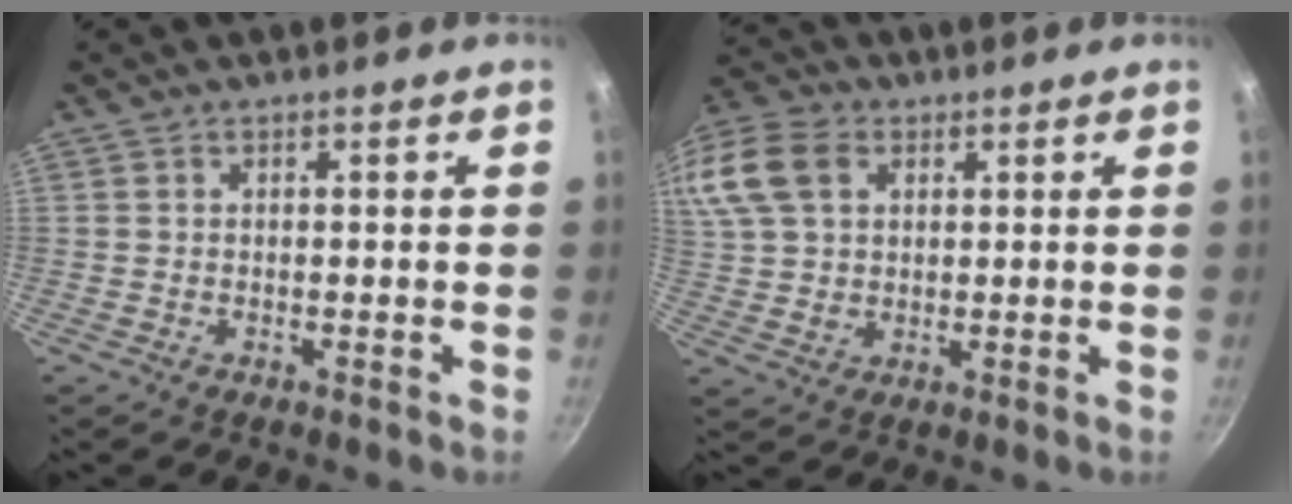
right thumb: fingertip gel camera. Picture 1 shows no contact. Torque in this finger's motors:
{"motor_torque": [-0.54, 0.73, 0.36, -0.29, 0.10]}